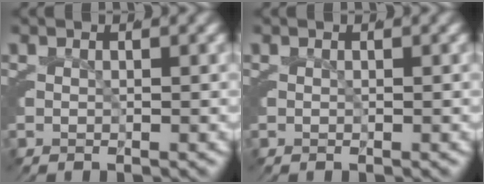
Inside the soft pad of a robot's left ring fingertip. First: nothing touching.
{"total": 0.0}